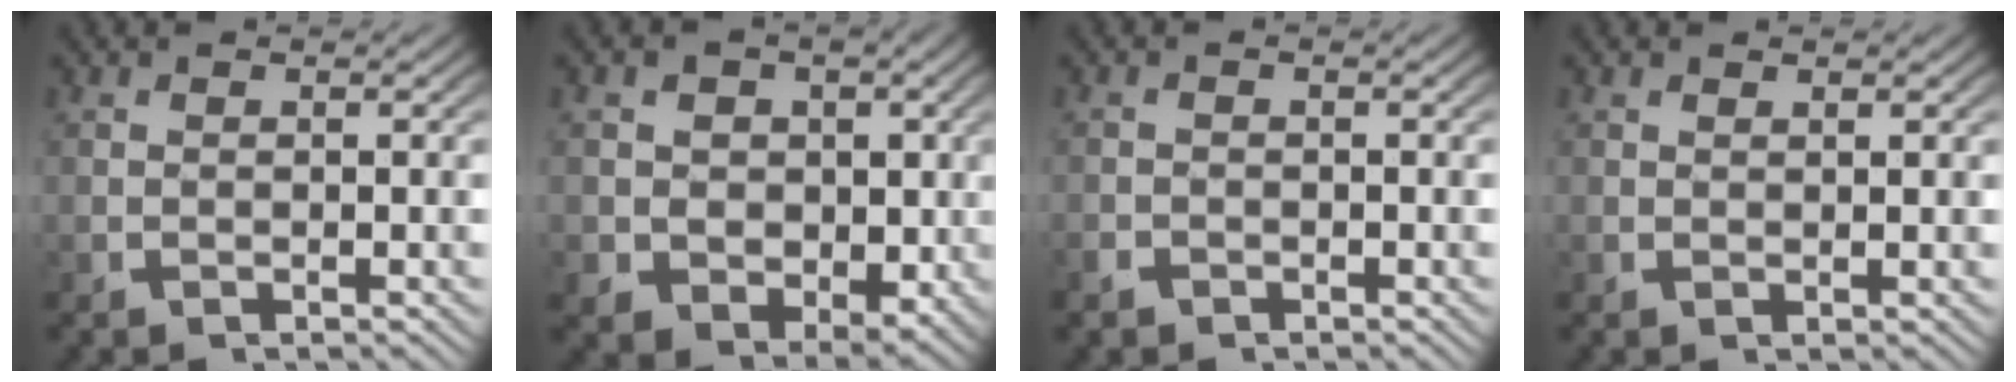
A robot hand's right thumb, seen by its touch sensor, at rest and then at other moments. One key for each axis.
{"total": 9.2, "fx": 0.2, "fy": 7.6, "fz": 5.1, "tx": -0.103, "ty": -0.050, "tz": 0.017}
{"total": 1.0, "fx": -0.8, "fy": 0.5, "fz": 0.1, "tx": -0.003, "ty": -0.005, "tz": -0.017}
{"total": 0.7, "fx": 0.7, "fy": -0.1, "fz": 0.1, "tx": -0.003, "ty": -0.004, "tz": 0.016}